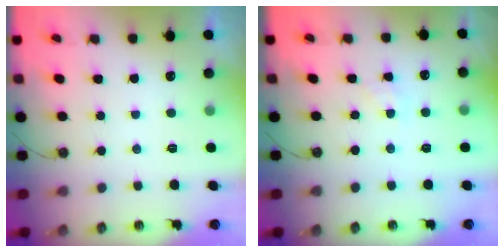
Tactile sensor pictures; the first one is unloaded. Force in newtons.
{"total": 2.1, "press": 2.1, "slide": 0.4}